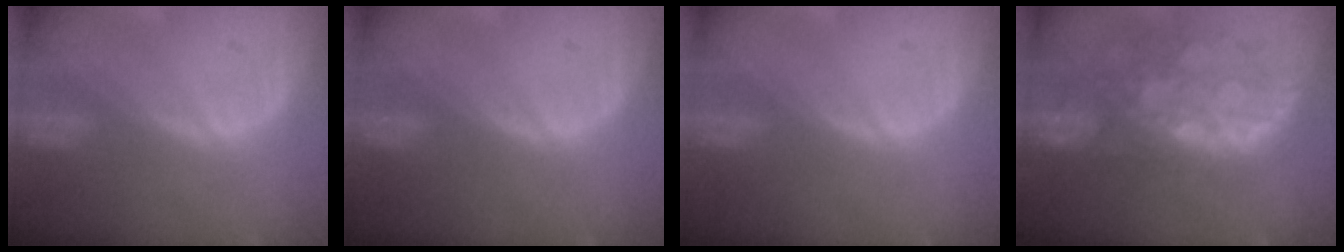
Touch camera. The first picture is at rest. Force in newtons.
{"total": 0.0}
{"total": 0.0}
{"total": 10.8, "press": 9.5, "slide": 5.0}